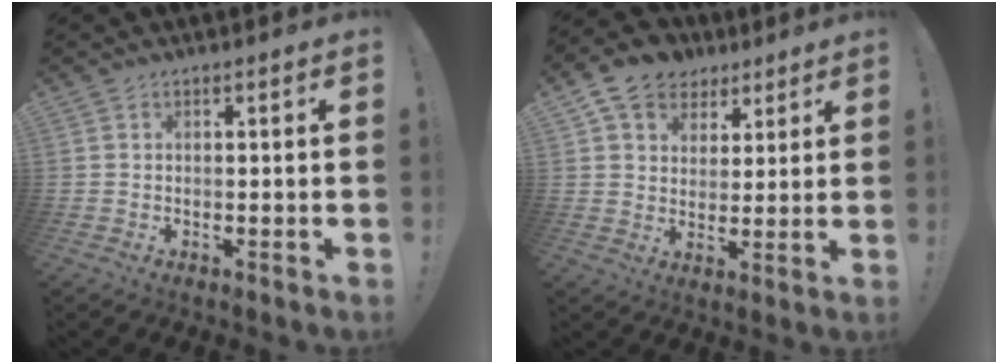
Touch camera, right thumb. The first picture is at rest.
{"total": 11.2, "force": [6.4, 8.5, 3.5], "torque": [-0.065, -0.031, 0.128]}